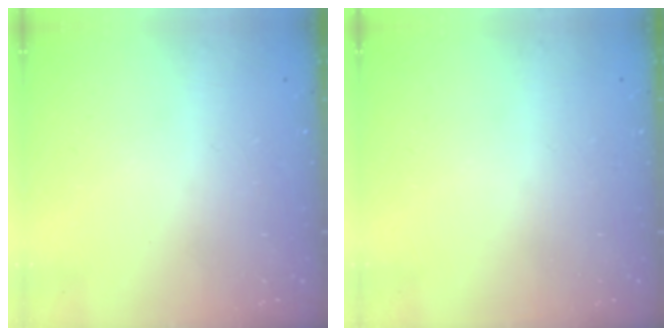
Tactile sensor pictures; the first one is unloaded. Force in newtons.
{"total": 0.0}